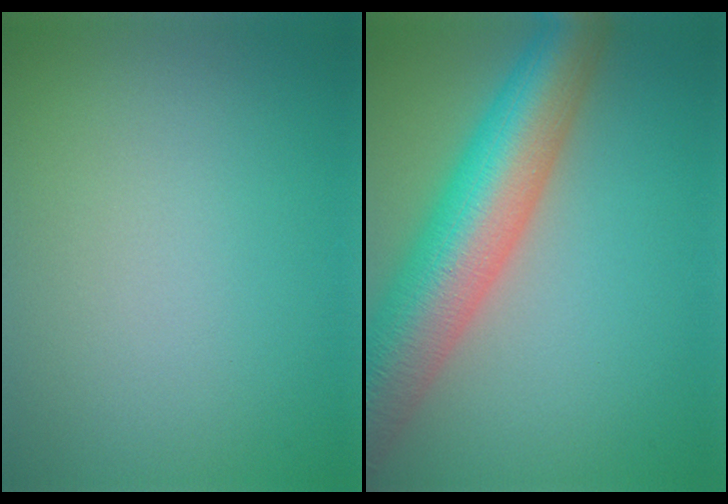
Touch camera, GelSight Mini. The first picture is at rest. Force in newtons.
{"total": 11.0, "press": 10.9, "slide": 0.5}